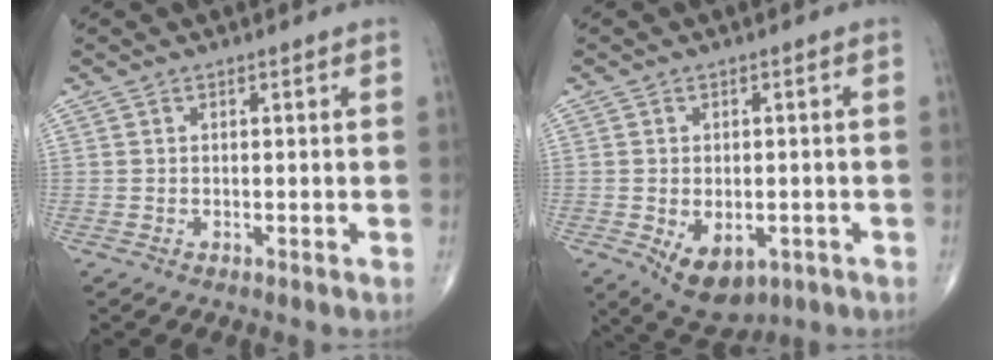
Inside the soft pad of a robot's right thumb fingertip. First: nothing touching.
{"total": 8.7, "force": [-3.2, 5.4, 6.1], "torque": [-0.077, 0.001, -0.035]}